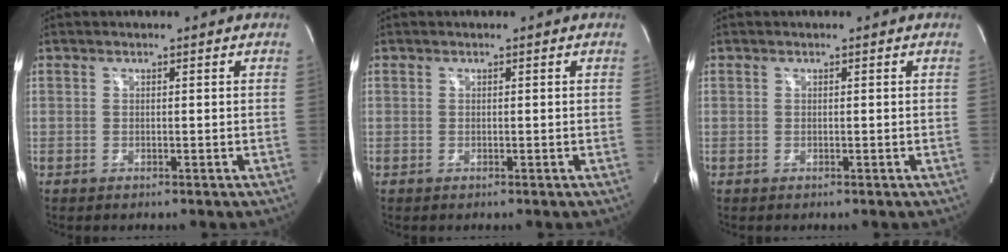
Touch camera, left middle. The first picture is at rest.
{"total": 0.0}
{"total": 0.0}